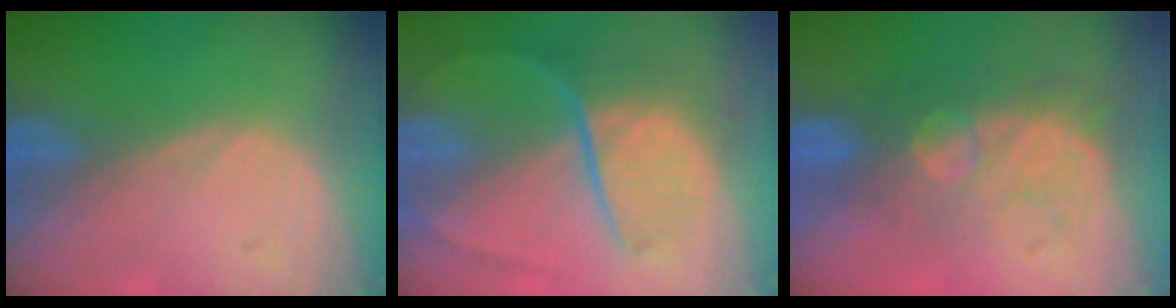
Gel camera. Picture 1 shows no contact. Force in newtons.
{"total": 8.8, "press": 7.6, "slide": 4.5}
{"total": 8.7, "press": 7.6, "slide": 4.3}